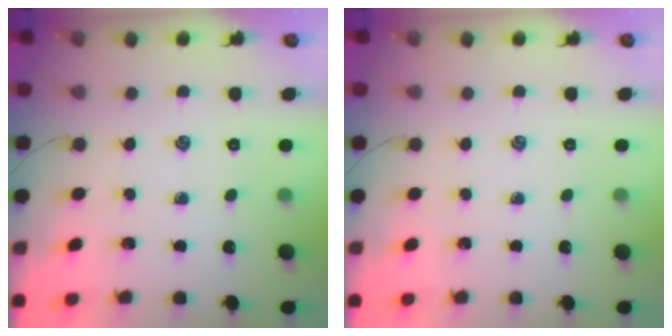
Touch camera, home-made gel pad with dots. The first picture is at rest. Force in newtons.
{"total": 0.0}